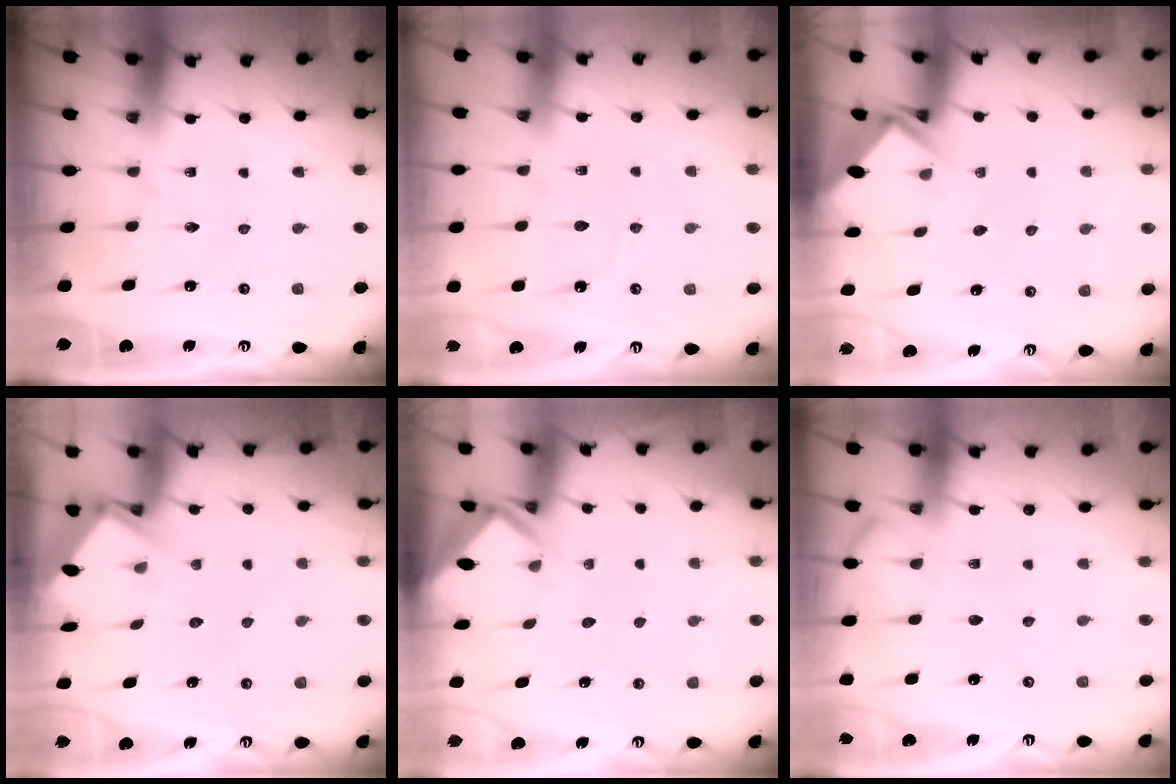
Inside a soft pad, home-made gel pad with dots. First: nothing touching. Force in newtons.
{"total": 3.4, "press": 3.3, "slide": 0.4}
{"total": 2.9, "press": 2.9, "slide": 0.2}
{"total": 3.9, "press": 3.9, "slide": 0.4}
{"total": 2.8, "press": 2.8, "slide": 0.2}
{"total": 4.5, "press": 4.4, "slide": 0.6}